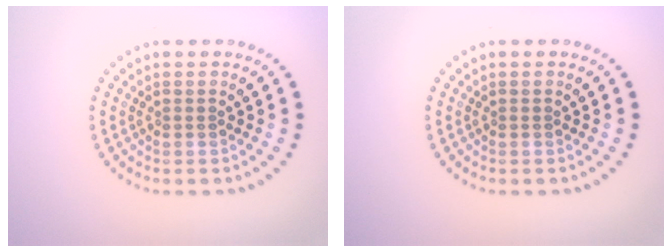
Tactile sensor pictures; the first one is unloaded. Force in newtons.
{"total": 0.0}